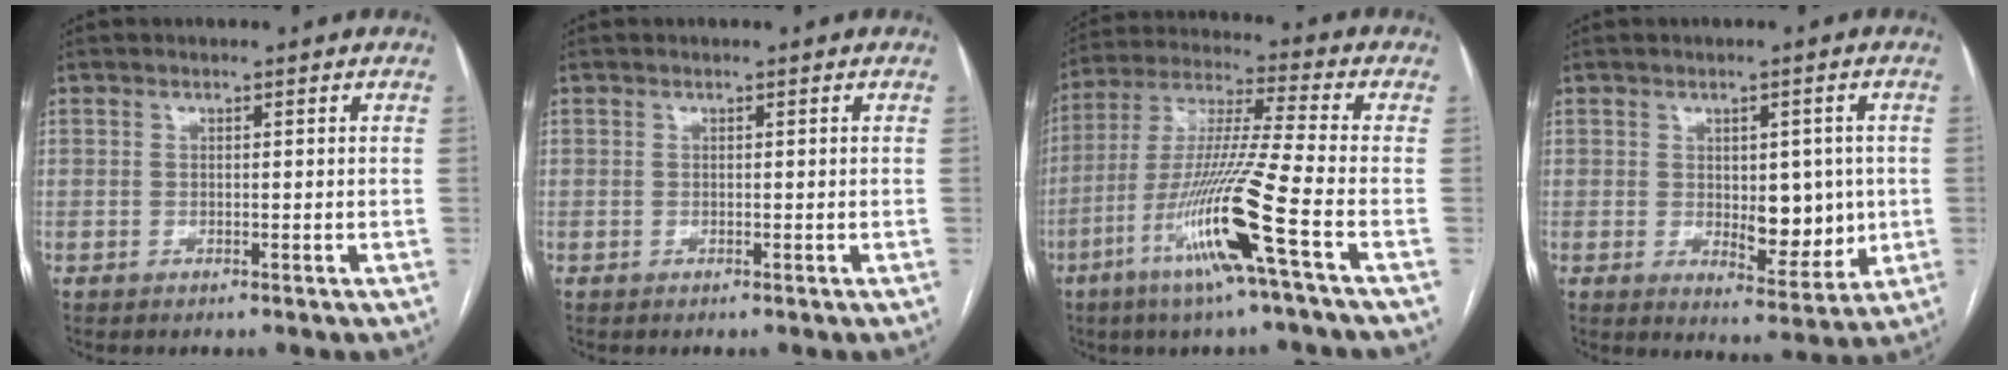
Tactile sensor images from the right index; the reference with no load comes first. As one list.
[{"total": 0.0}, {"total": 15.6, "force": [-6.6, -1.6, 14.0], "torque": [-0.283, -0.019, -0.126]}, {"total": 7.9, "force": [0.0, 3.9, 6.8], "torque": [-0.081, 0.001, 0.015]}]